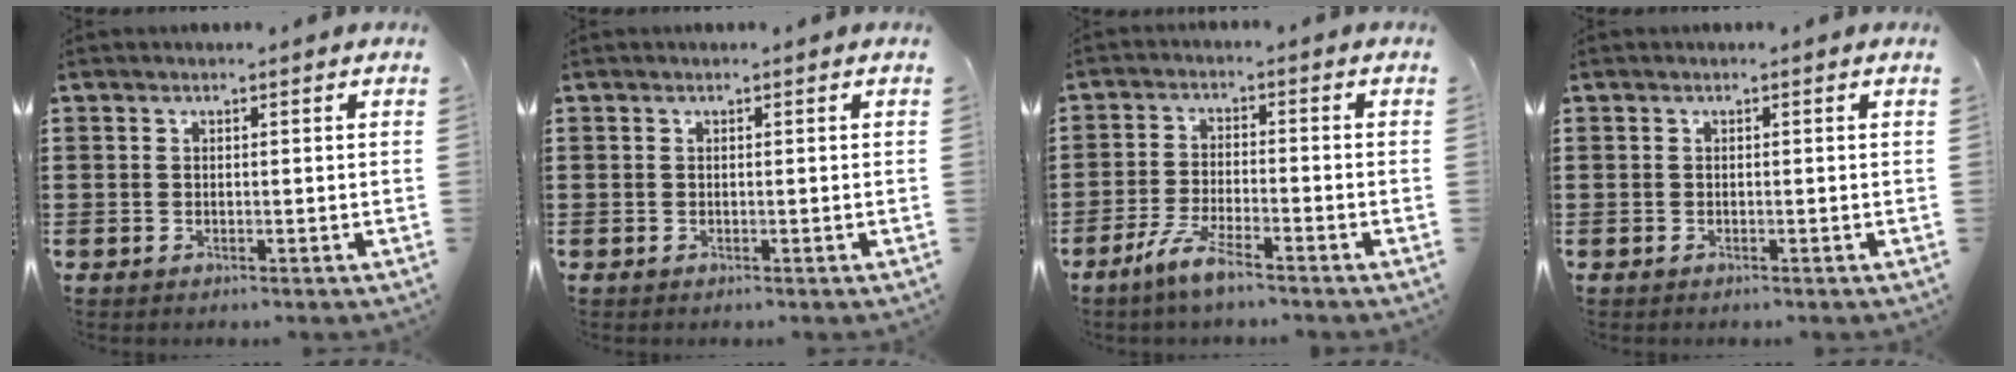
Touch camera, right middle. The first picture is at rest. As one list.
[{"total": 0.0}, {"total": 5.0, "force": [-3.8, 0.3, 3.3], "torque": [-0.080, -0.010, -0.074]}, {"total": 0.0}]